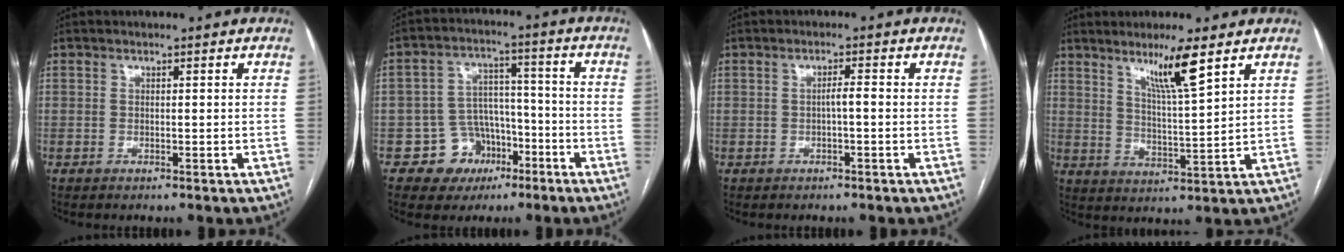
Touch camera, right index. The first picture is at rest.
{"total": 8.2, "force": [-4.0, 7.0, 1.3], "torque": [-0.004, 0.026, -0.053]}
{"total": 1.6, "force": [-0.3, 0.1, 1.5], "torque": [-0.024, 0.003, -0.004]}
{"total": 7.7, "force": [4.9, -0.6, 5.9], "torque": [-0.103, -0.014, 0.089]}